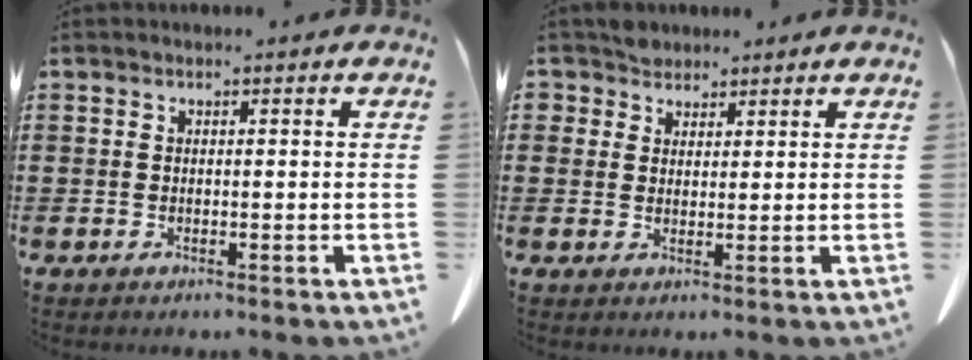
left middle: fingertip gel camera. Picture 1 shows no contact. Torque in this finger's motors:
{"motor_torque": [0.16, -0.14, 0.01, 0.01]}